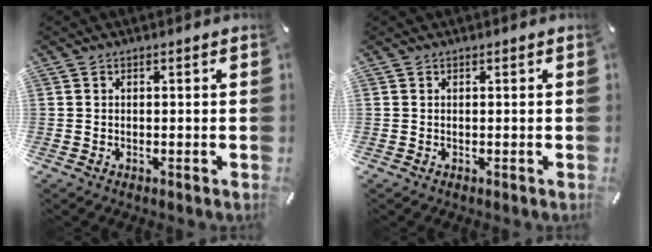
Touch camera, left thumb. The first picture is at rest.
{"total": 0.0}